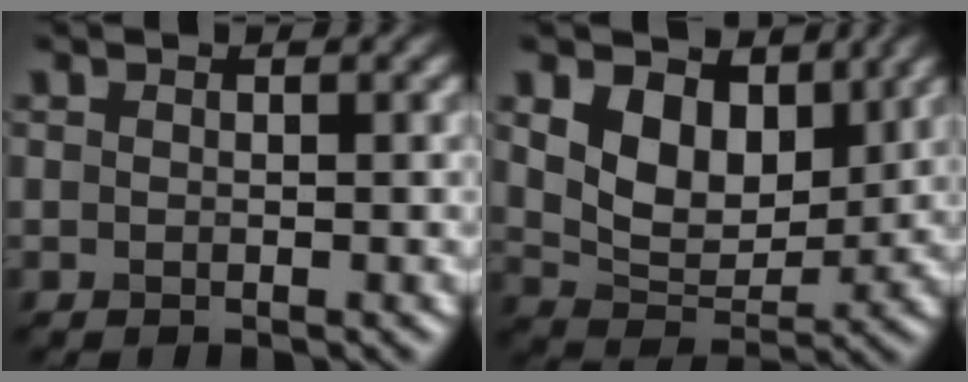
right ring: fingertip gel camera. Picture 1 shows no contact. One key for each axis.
{"total": 6.9, "fx": 2.7, "fy": 4.5, "fz": 4.5, "tx": -0.090, "ty": -0.012, "tz": 0.044}